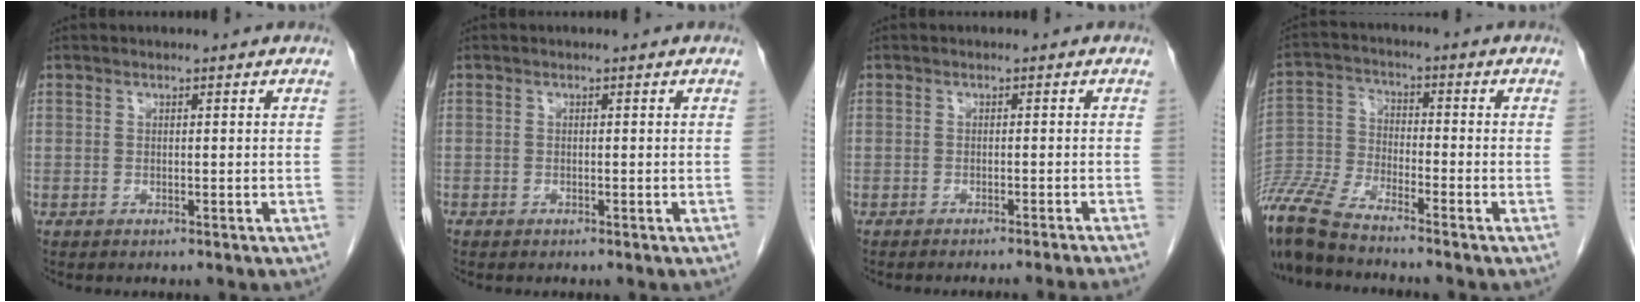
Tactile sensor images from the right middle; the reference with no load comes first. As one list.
[{"total": 0.0}, {"total": 6.3, "force": [-5.6, -1.8, 2.3], "torque": [-0.006, -0.012, -0.070]}, {"total": 10.6, "force": [-9.6, 0.6, 4.4], "torque": [-0.100, -0.022, -0.194]}]